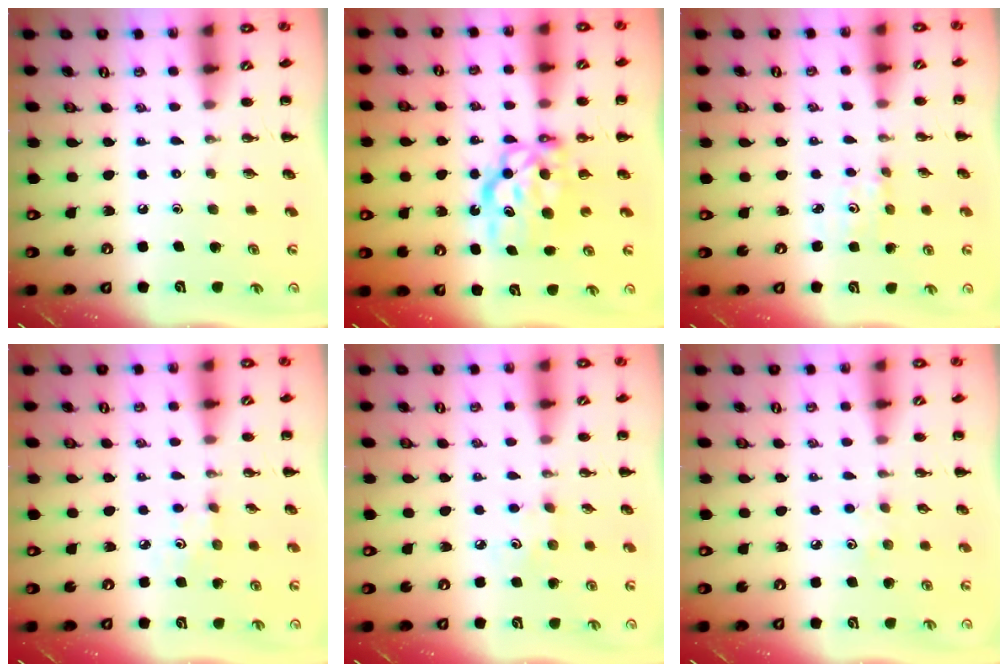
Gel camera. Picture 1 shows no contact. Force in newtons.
{"total": 8.3, "press": 8.2, "slide": 1.6}
{"total": 1.8, "press": 1.7, "slide": 0.6}
{"total": 2.8, "press": 2.7, "slide": 0.7}
{"total": 3.7, "press": 3.6, "slide": 0.9}
{"total": 2.7, "press": 2.6, "slide": 0.7}